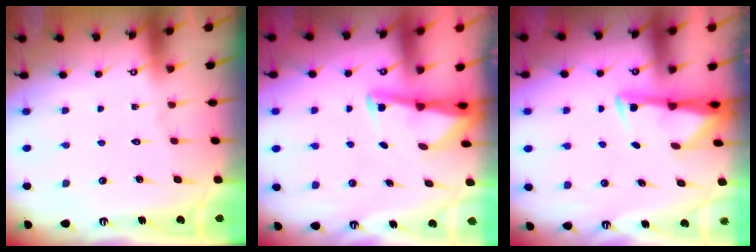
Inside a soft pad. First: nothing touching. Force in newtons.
{"total": 3.0, "press": 3.0, "slide": 0.3}
{"total": 3.0, "press": 2.9, "slide": 0.5}